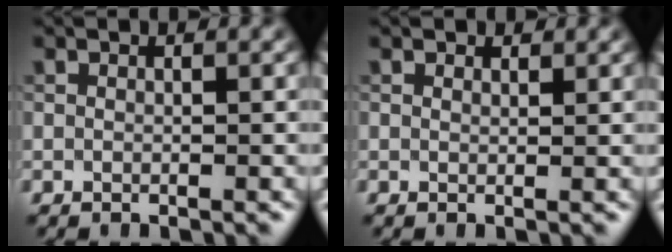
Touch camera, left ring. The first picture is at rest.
{"total": 1.0, "force": [0.9, 0.4, 0.1], "torque": [-0.003, -0.003, 0.013]}